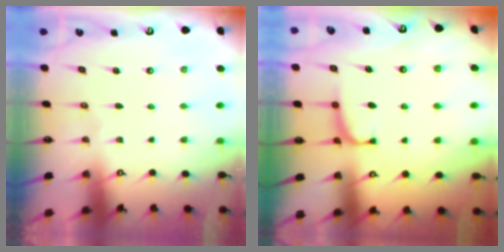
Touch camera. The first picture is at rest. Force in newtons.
{"total": 0.8, "press": 0.6, "slide": 0.5}